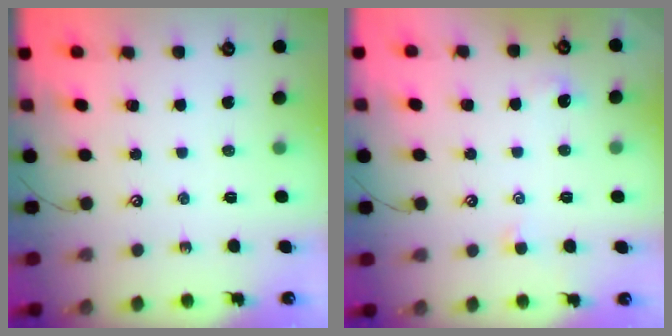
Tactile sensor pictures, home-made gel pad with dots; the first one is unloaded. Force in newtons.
{"total": 0.5, "press": 0.1, "slide": 0.5}